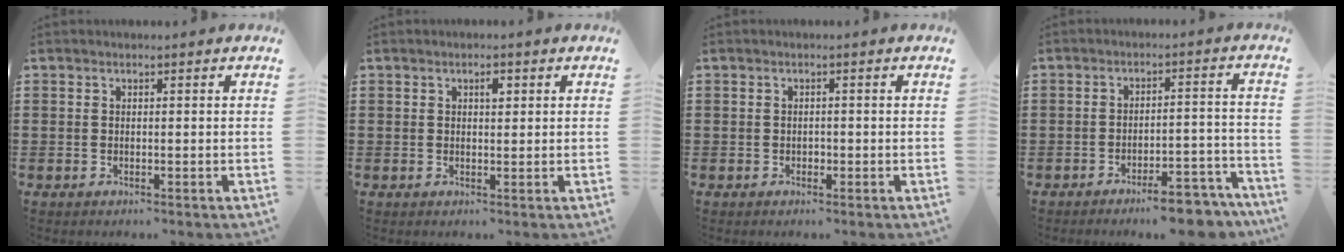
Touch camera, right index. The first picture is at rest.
{"total": 1.6, "force": [0.6, 0.8, 1.3], "torque": [-0.020, 0.003, 0.008]}
{"total": 0.7, "force": [-0.3, 0.5, 0.3], "torque": [-0.008, 0.001, -0.006]}
{"total": 7.0, "force": [-6.3, 1.0, 2.9], "torque": [-0.036, 0.013, -0.115]}